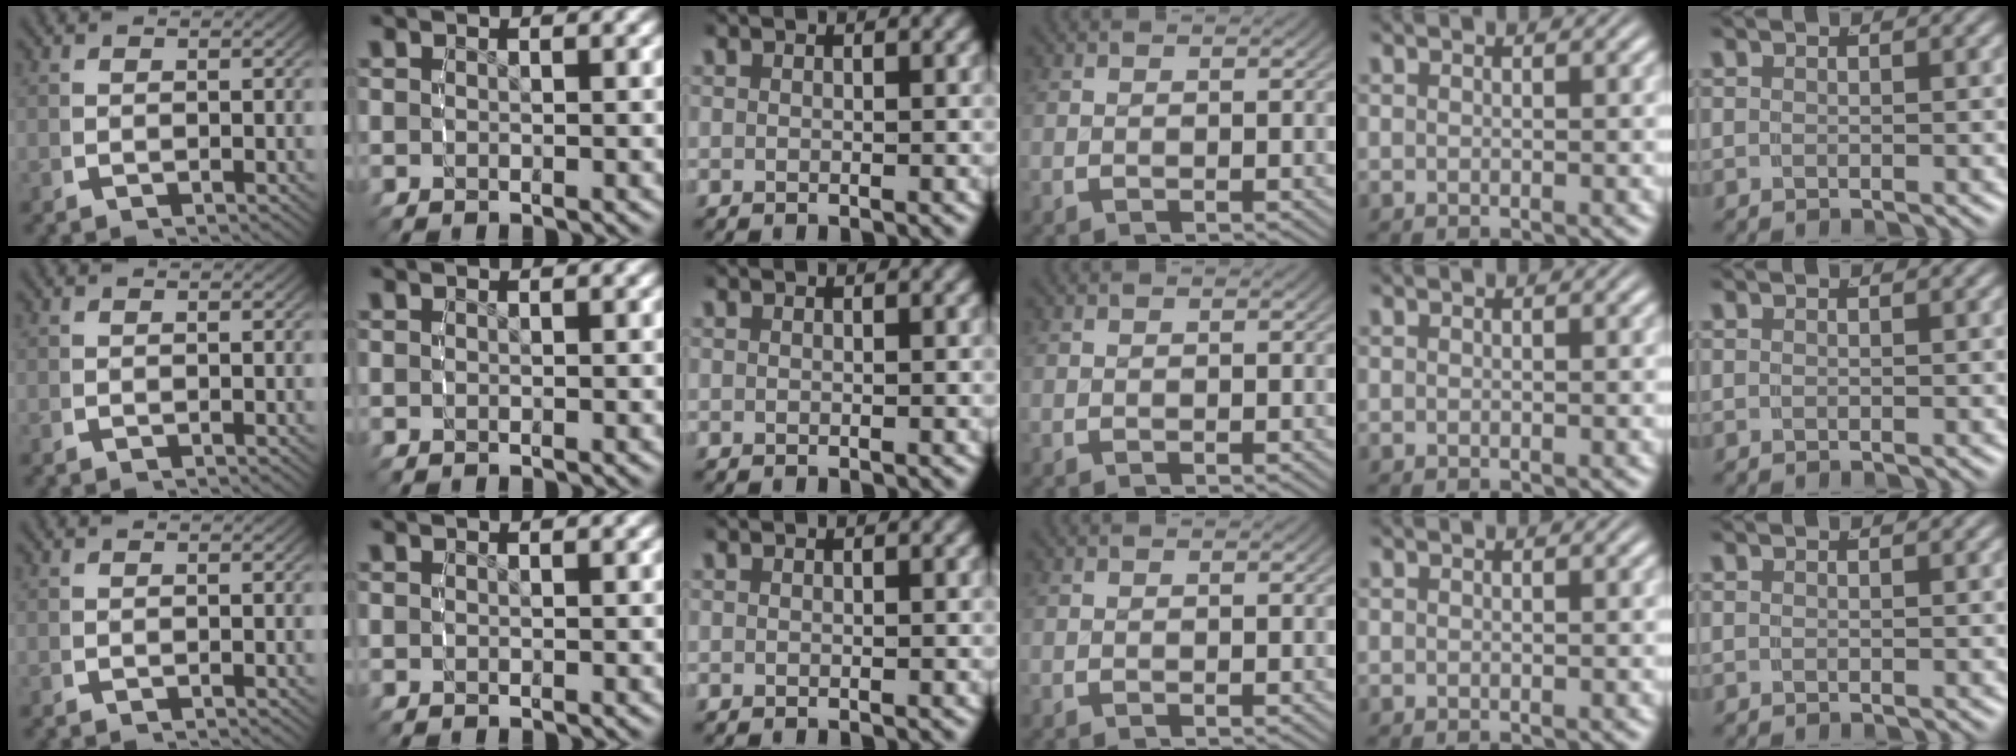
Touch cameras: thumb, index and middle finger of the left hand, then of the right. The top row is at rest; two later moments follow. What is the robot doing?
{"motion": "grasp_and_lifting", "object": "small bumper sticker"}